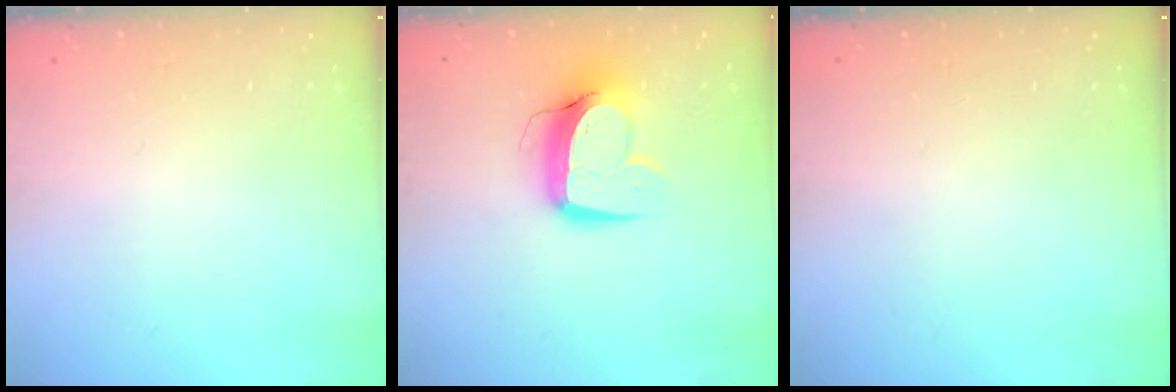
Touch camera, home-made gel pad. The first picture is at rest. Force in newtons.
{"total": 12.3, "press": 12.2, "slide": 1.3}
{"total": 0.0}